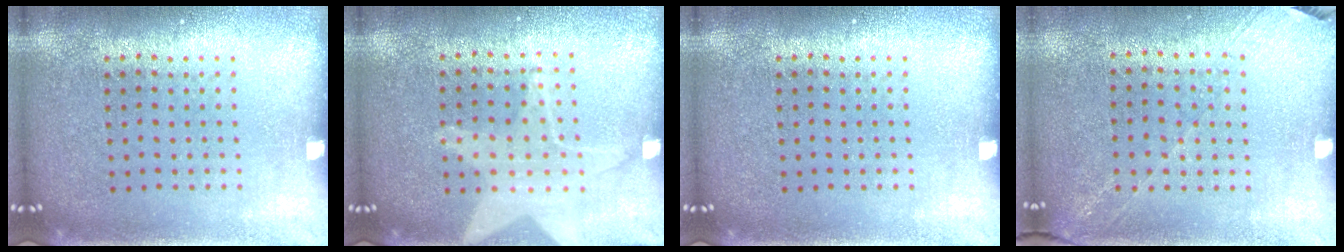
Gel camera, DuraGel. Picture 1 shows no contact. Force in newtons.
{"total": 1.4, "press": 1.3, "slide": 0.4}
{"total": 0.0}
{"total": 1.2, "press": 1.1, "slide": 0.6}